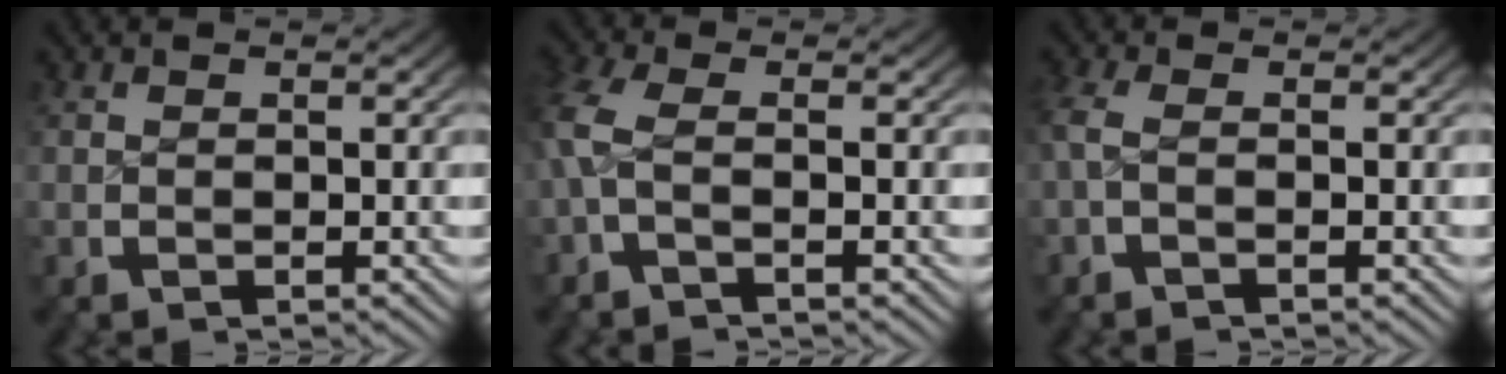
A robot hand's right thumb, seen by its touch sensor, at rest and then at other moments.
{"total": 3.2, "force": [-0.4, 1.8, 2.6], "torque": [-0.083, -0.006, -0.007]}
{"total": 2.1, "force": [-0.4, 1.2, 1.7], "torque": [-0.055, -0.003, -0.006]}